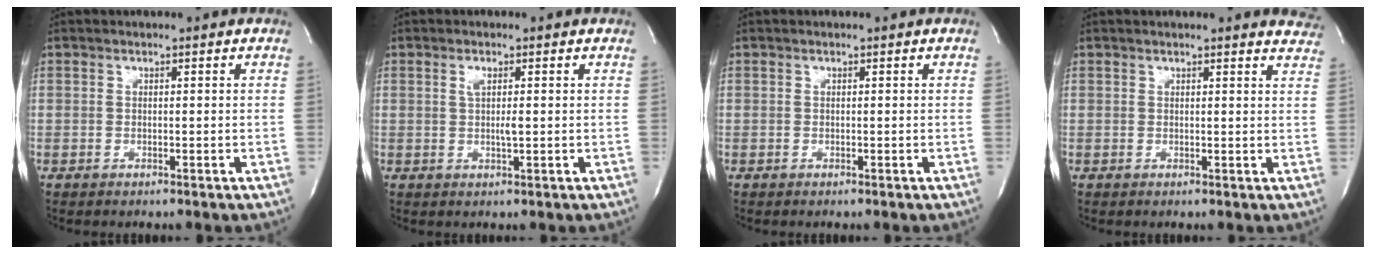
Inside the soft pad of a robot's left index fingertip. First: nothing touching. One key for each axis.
{"total": 2.2, "fx": 0.3, "fy": 0.3, "fz": 2.2, "tx": -0.046, "ty": -0.002, "tz": 0.006}
{"total": 0.0}
{"total": 9.5, "fx": 9.2, "fy": 1.7, "fz": 1.9, "tx": 0.003, "ty": -0.020, "tz": 0.071}